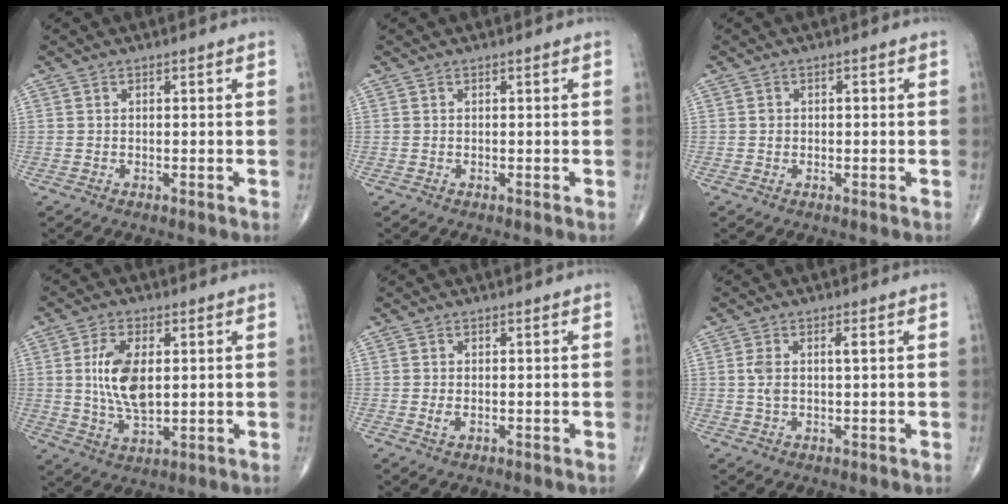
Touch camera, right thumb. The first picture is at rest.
{"total": 0.0}
{"total": 1.4, "force": [0.1, 1.1, 0.9], "torque": [-0.008, 0.003, 0.001]}
{"total": 10.4, "force": [1.4, 5.4, 8.8], "torque": [-0.166, -0.009, 0.033]}
{"total": 1.4, "force": [-0.2, 0.8, 1.1], "torque": [-0.022, -0.002, -0.003]}
{"total": 3.8, "force": [0.7, 1.3, 3.5], "torque": [-0.081, 0.007, 0.016]}